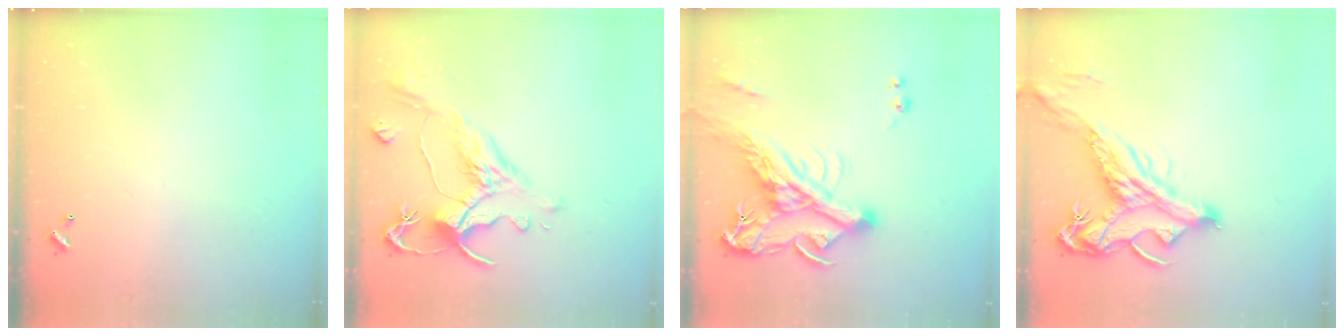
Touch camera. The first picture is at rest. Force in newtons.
{"total": 1.5, "press": 0.2, "slide": 1.5}
{"total": 15.7, "press": 15.4, "slide": 3.3}
{"total": 5.6, "press": 5.4, "slide": 1.6}